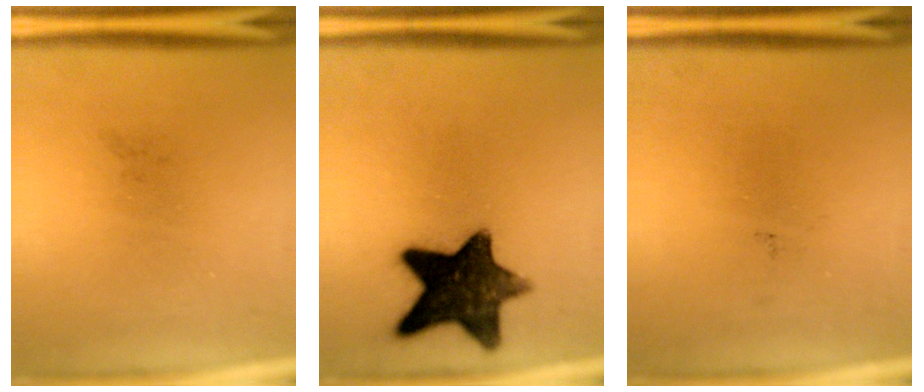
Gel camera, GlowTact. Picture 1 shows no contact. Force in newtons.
{"total": 14.1}
{"total": 0.0}